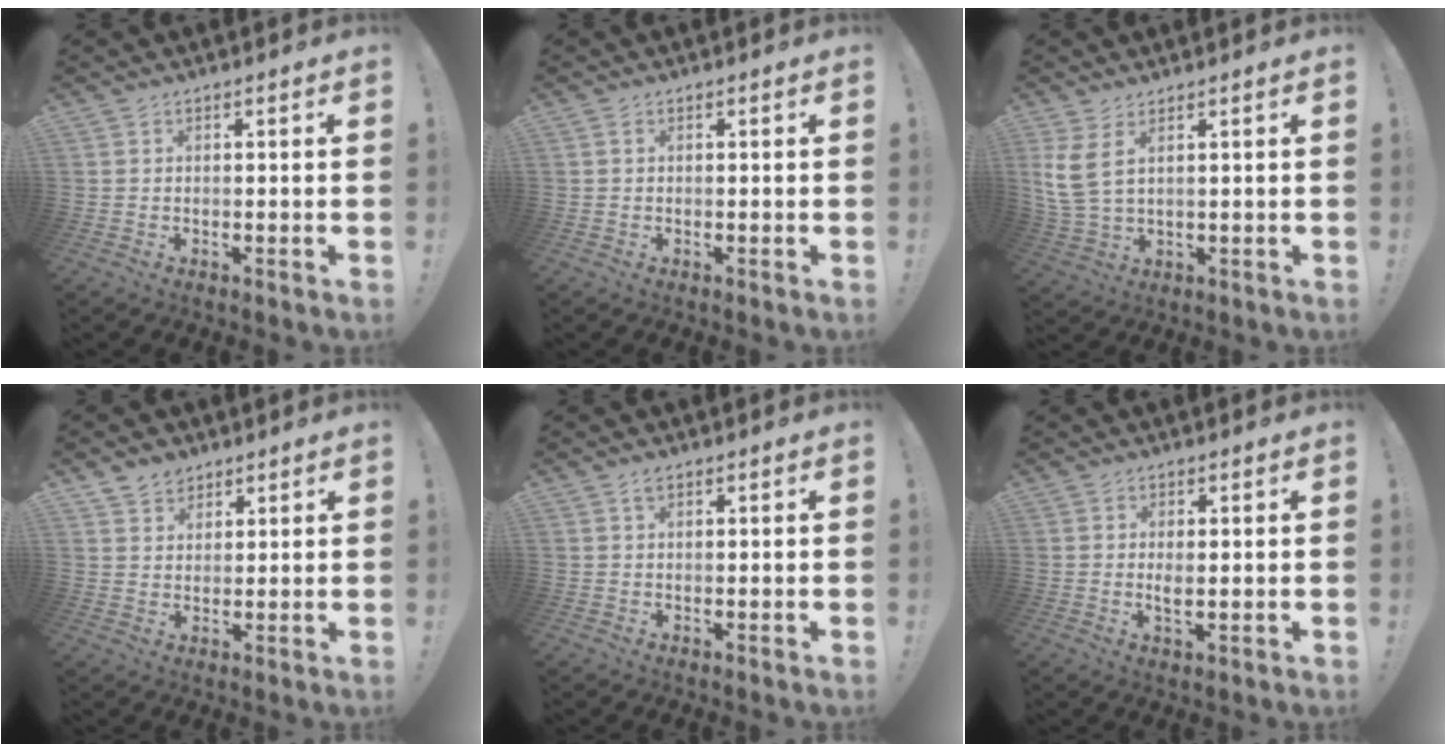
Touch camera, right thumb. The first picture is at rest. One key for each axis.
{"total": 0.7, "fx": 0.1, "fy": 0.6, "fz": 0.4, "tx": -0.009, "ty": 0.003, "tz": 0.002}
{"total": 6.5, "fx": 3.3, "fy": 2.4, "fz": 5.1, "tx": -0.105, "ty": -0.017, "tz": 0.062}
{"total": 4.9, "fx": 3.7, "fy": 3.1, "fz": 0.4, "tx": -0.009, "ty": -0.024, "tz": 0.072}
{"total": 1.3, "fx": 0.8, "fy": 0.4, "fz": 0.9, "tx": -0.020, "ty": 0.001, "tz": 0.015}
{"total": 2.6, "fx": 0.4, "fy": 1.0, "fz": 2.4, "tx": -0.035, "ty": -0.005, "tz": 0.005}